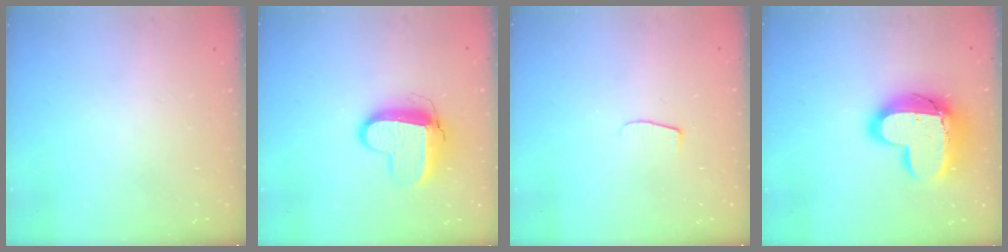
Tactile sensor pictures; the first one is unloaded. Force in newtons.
{"total": 11.1, "press": 11.0, "slide": 1.0}
{"total": 4.3, "press": 4.3, "slide": 0.5}
{"total": 18.5, "press": 18.5, "slide": 1.2}